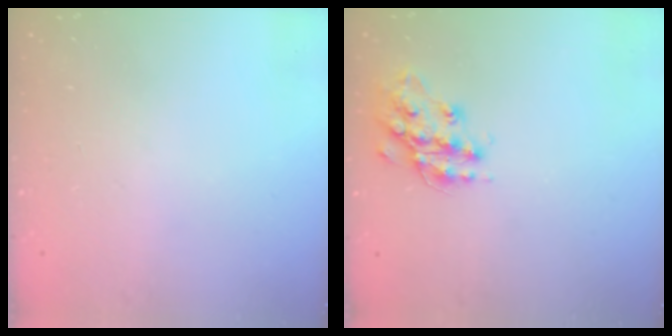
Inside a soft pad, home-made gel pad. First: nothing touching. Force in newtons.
{"total": 14.4, "press": 14.4, "slide": 0.7}